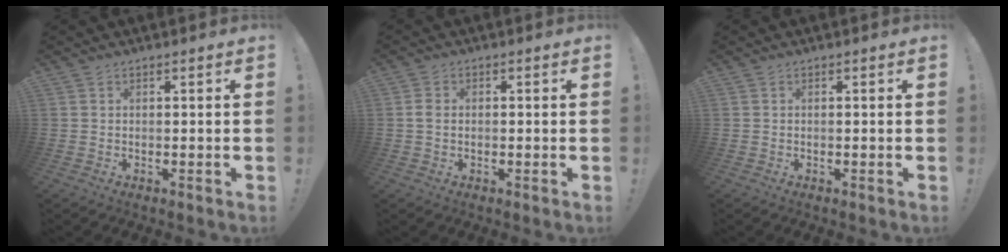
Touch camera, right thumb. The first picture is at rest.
{"total": 2.4, "force": [-0.3, 1.6, 1.7], "torque": [-0.023, 0.006, -0.007]}
{"total": 0.0}